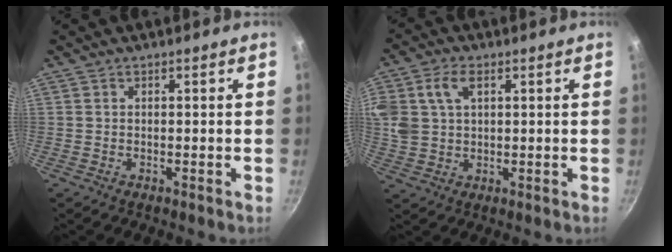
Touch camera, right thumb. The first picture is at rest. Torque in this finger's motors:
{"motor_torque": [0.03, 1.79, 1.15, 0.50, 0.09]}